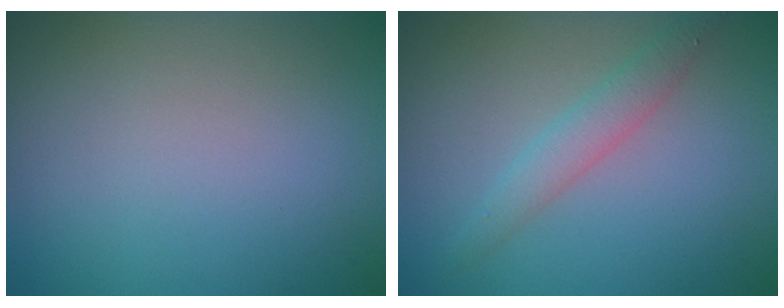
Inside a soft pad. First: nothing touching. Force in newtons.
{"total": 2.2, "press": 2.2, "slide": 0.0}